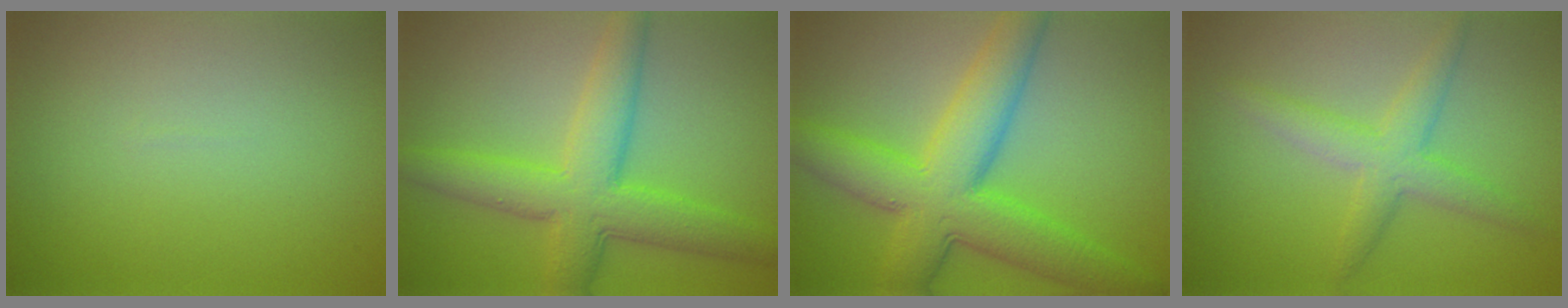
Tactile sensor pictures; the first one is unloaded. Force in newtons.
{"total": 7.0, "press": 7.0, "slide": 0.1}
{"total": 9.3, "press": 9.3, "slide": 0.3}
{"total": 3.6, "press": 3.6, "slide": 0.1}